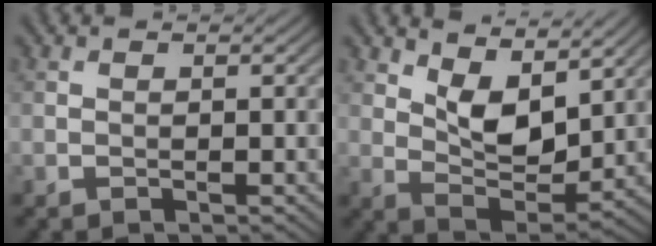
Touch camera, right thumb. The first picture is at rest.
{"total": 7.5, "force": [4.1, 3.6, 5.1], "torque": [-0.104, -0.009, 0.073]}